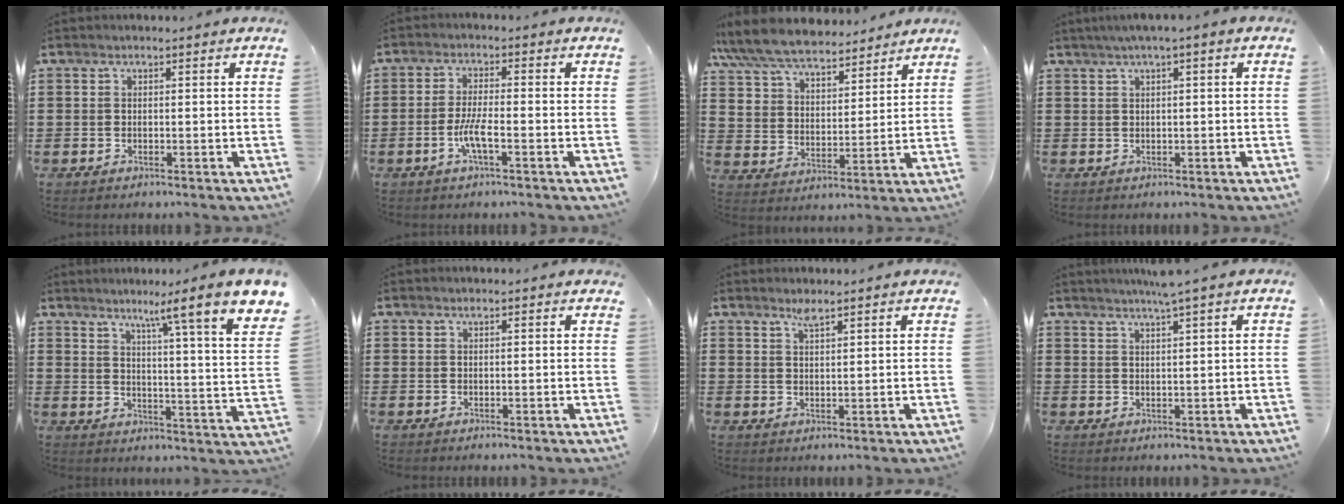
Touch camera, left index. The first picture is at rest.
{"total": 4.5, "force": [-1.8, 0.8, 4.1], "torque": [-0.089, -0.003, -0.039]}
{"total": 8.5, "force": [7.9, 2.2, 2.3], "torque": [-0.080, -0.036, 0.146]}
{"total": 1.5, "force": [0.3, 0.1, 1.4], "torque": [-0.026, -0.001, 0.006]}
{"total": 6.4, "force": [4.6, -1.3, 4.2], "torque": [-0.071, -0.062, 0.057]}
{"total": 0.8, "force": [0.6, 0.2, 0.5], "torque": [-0.012, 0.001, 0.011]}
{"total": 2.4, "force": [2.0, 0.2, 1.2], "torque": [-0.028, 0.001, 0.037]}
{"total": 2.9, "force": [2.3, -0.8, 1.7], "torque": [-0.036, -0.004, 0.040]}